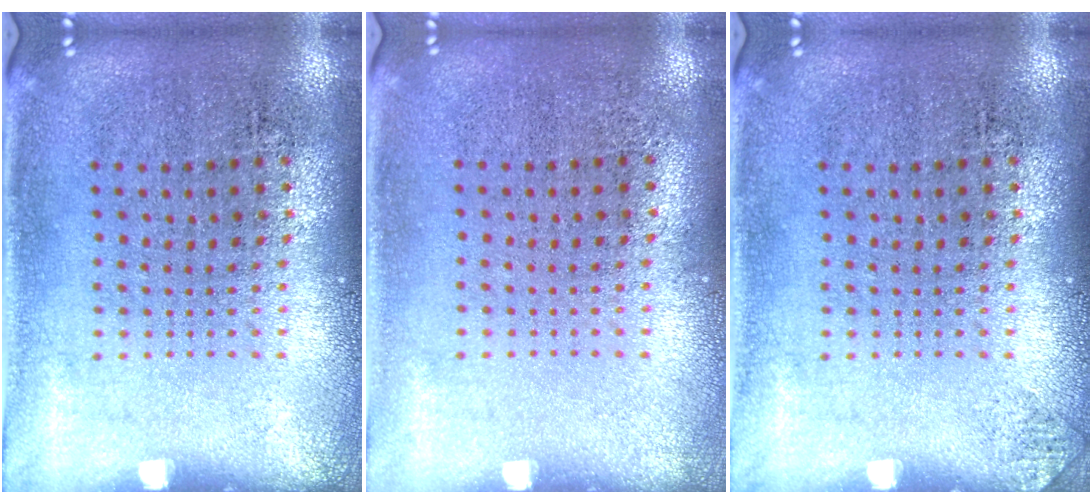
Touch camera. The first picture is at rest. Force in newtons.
{"total": 0.0}
{"total": 0.5, "press": 0.5, "slide": 0.0}